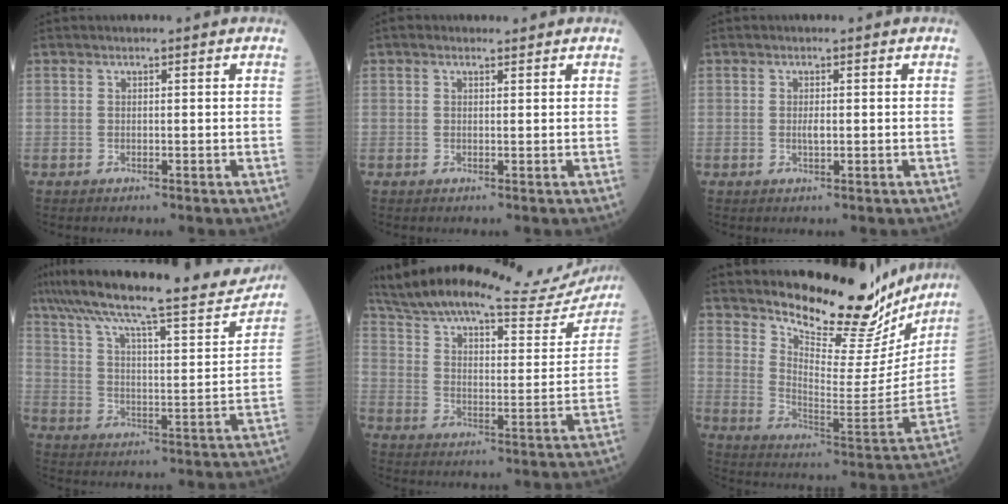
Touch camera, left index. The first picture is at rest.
{"total": 1.1, "force": [0.8, 0.6, 0.6], "torque": [-0.019, 0.008, 0.011]}
{"total": 1.2, "force": [-0.1, 0.3, 1.2], "torque": [-0.026, -0.002, 0.000]}
{"total": 24.5, "force": [21.1, 2.9, 12.2], "torque": [-0.211, -0.010, 0.304]}
{"total": 28.9, "force": [26.4, 4.9, 10.7], "torque": [-0.193, -0.047, 0.352]}
{"total": 19.7, "force": [17.6, 5.1, 7.4], "torque": [-0.103, -0.056, 0.244]}